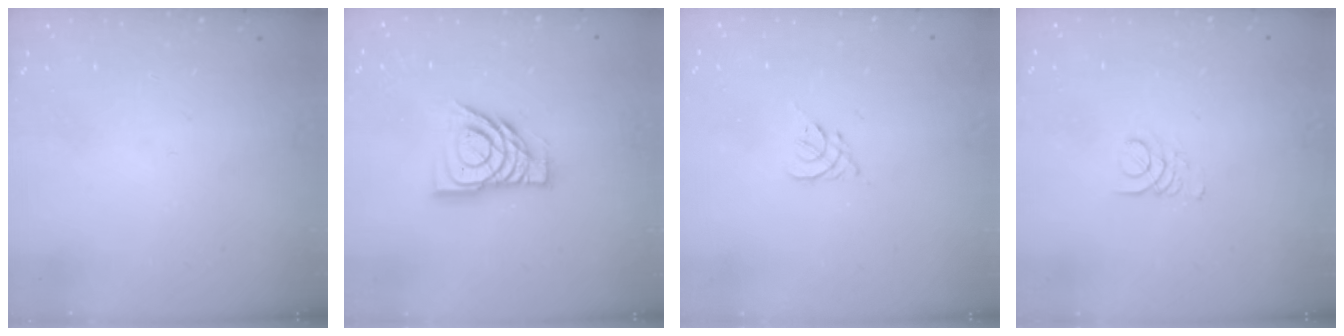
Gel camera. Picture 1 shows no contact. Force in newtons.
{"total": 12.2, "press": 12.2, "slide": 1.1}
{"total": 1.3, "press": 1.2, "slide": 0.6}
{"total": 1.6, "press": 1.6, "slide": 0.1}